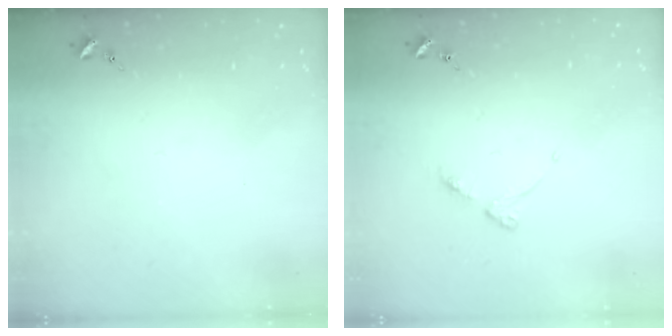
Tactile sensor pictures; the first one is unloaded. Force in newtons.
{"total": 3.5, "press": 3.5, "slide": 0.5}